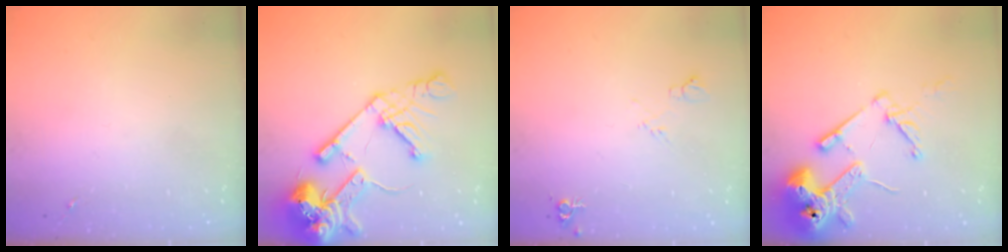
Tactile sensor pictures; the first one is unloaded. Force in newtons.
{"total": 20.4, "press": 20.2, "slide": 2.9}
{"total": 6.5, "press": 6.4, "slide": 1.0}
{"total": 17.2, "press": 17.1, "slide": 2.1}